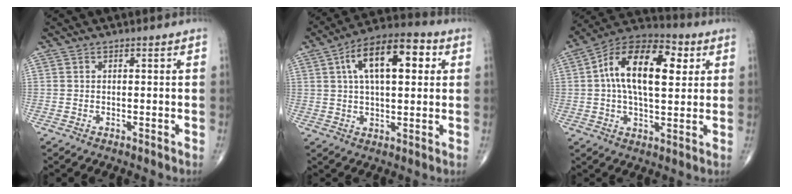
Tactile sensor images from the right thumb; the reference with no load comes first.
{"total": 15.7, "force": [4.4, 7.3, 13.2], "torque": [-0.200, 0.019, 0.064]}
{"total": 18.1, "force": [3.9, 9.3, 15.1], "torque": [-0.233, 0.018, 0.053]}